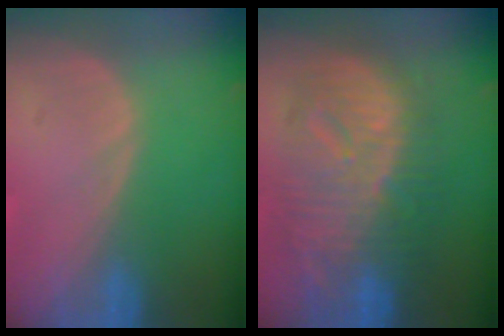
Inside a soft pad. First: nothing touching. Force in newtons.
{"total": 12.5, "press": 12.4, "slide": 1.3}